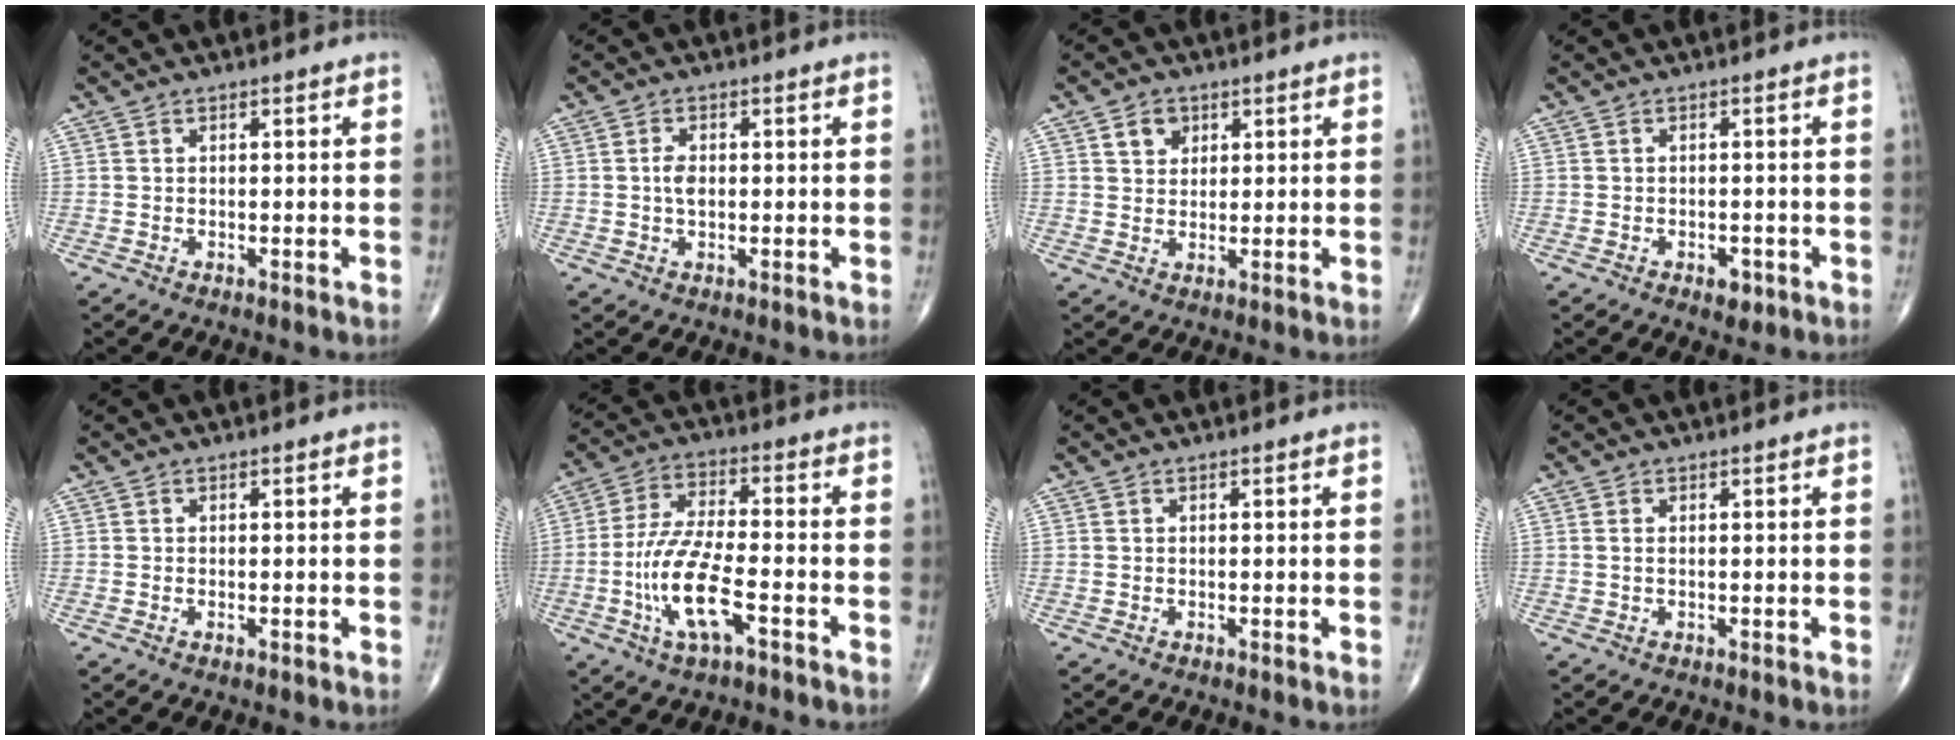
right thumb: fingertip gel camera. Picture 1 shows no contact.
{"total": 2.7, "force": [0.0, 1.6, 2.1], "torque": [-0.038, 0.003, -0.001]}
{"total": 4.0, "force": [1.9, 3.1, 1.6], "torque": [-0.007, -0.009, 0.032]}
{"total": 2.6, "force": [-1.3, 1.6, 1.6], "torque": [-0.013, 0.002, -0.013]}
{"total": 0.6, "force": [-0.2, 0.3, 0.5], "torque": [-0.010, -0.001, -0.004]}
{"total": 12.7, "force": [-4.4, 4.2, 11.1], "torque": [-0.234, 0.023, -0.083]}
{"total": 0.0}
{"total": 0.5, "force": [0.1, 0.2, 0.5], "torque": [-0.017, 0.001, 0.004]}